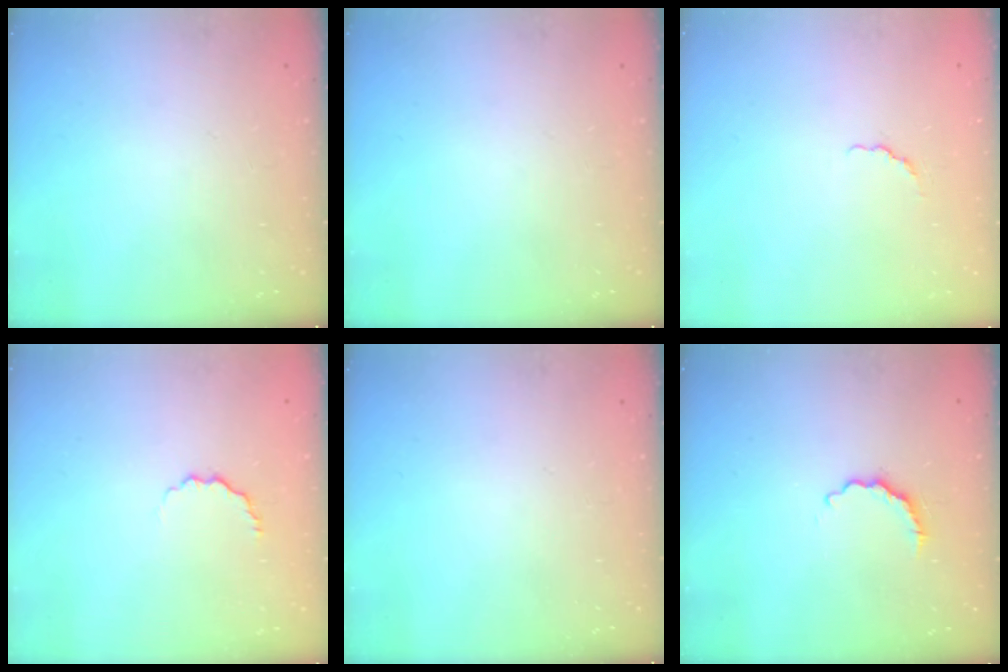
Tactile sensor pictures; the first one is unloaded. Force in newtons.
{"total": 0.0}
{"total": 1.5, "press": 1.3, "slide": 0.7}
{"total": 3.8, "press": 3.7, "slide": 0.9}
{"total": 0.0}
{"total": 4.1, "press": 4.0, "slide": 0.8}